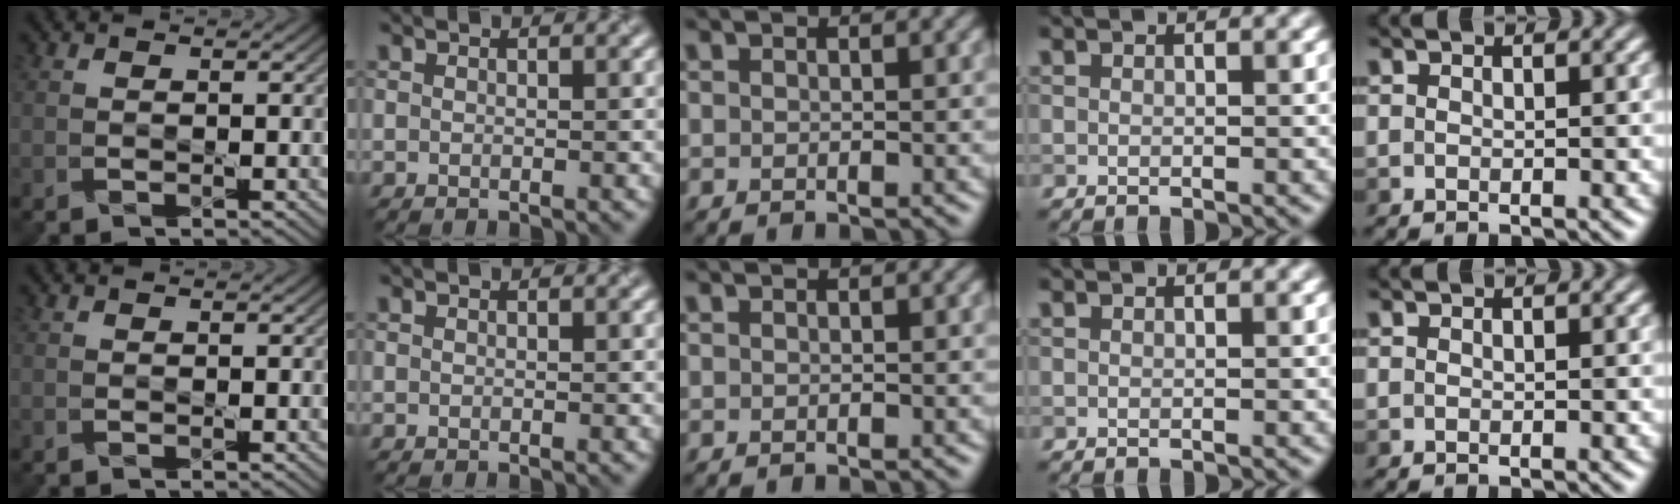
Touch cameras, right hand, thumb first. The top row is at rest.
{}